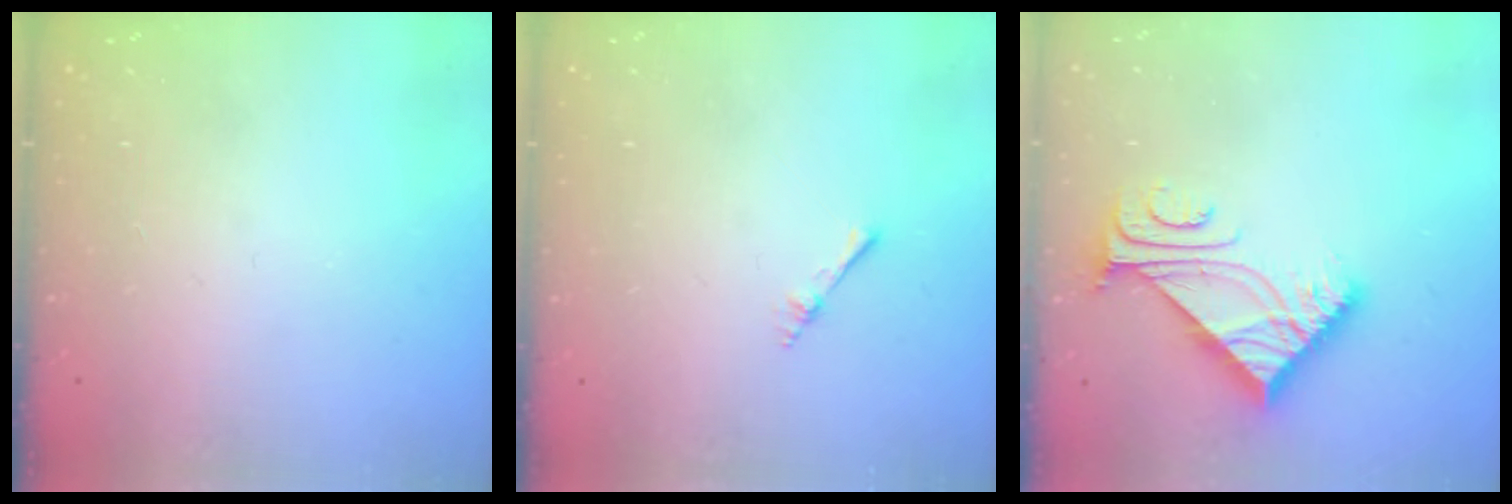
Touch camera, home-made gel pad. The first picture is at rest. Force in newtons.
{"total": 2.2, "press": 2.1, "slide": 0.3}
{"total": 6.1, "press": 6.1, "slide": 0.7}